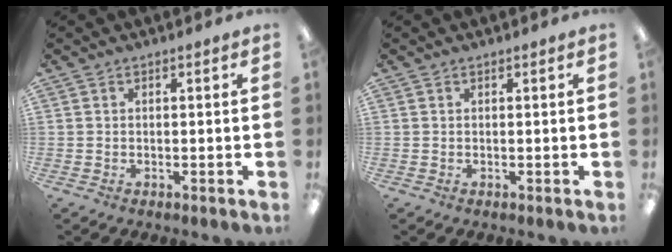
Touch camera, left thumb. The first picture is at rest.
{"total": 0.0}